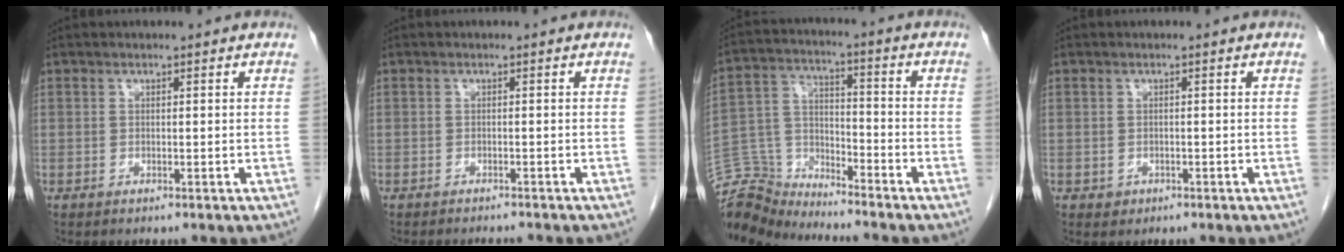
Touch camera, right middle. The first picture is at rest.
{"total": 2.8, "force": [-2.8, 0.1, 0.6], "torque": [-0.006, -0.008, -0.036]}
{"total": 10.3, "force": [-10.3, 0.8, -0.6], "torque": [0.003, 0.029, -0.203]}
{"total": 1.0, "force": [-0.5, 0.9, 0.2], "torque": [-0.002, 0.003, -0.003]}